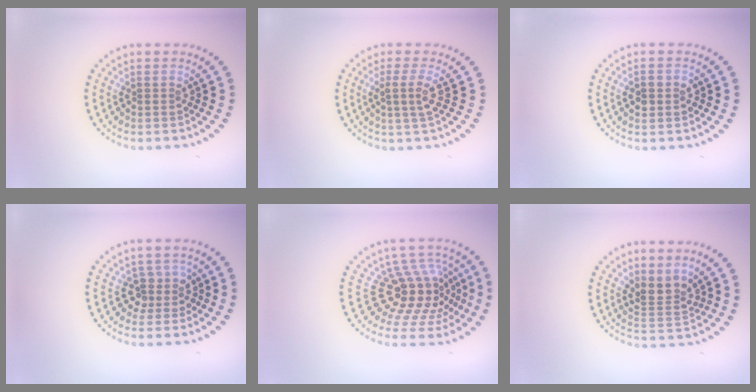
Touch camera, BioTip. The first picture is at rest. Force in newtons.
{"total": 2.1, "press": 1.6, "slide": 1.3}
{"total": 1.4, "press": 1.4, "slide": 0.2}
{"total": 2.2, "press": 1.7, "slide": 1.3}
{"total": 5.3, "press": 3.9, "slide": 3.7}
{"total": 2.7, "press": 1.9, "slide": 1.9}